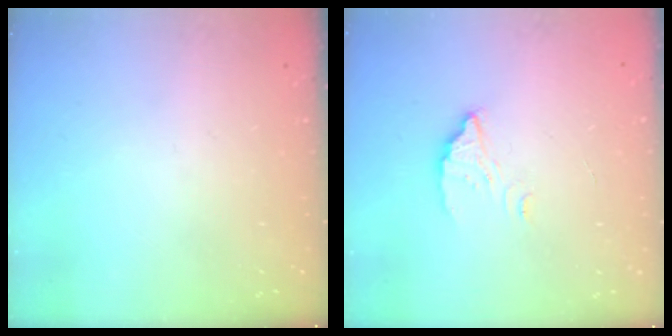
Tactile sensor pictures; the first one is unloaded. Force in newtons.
{"total": 2.9, "press": 2.9, "slide": 0.1}